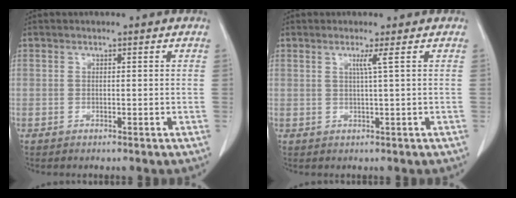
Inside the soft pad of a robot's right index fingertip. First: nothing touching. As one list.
[{"total": 1.8, "force": [0.7, -0.8, 1.5], "torque": [-0.030, -0.004, 0.015]}]